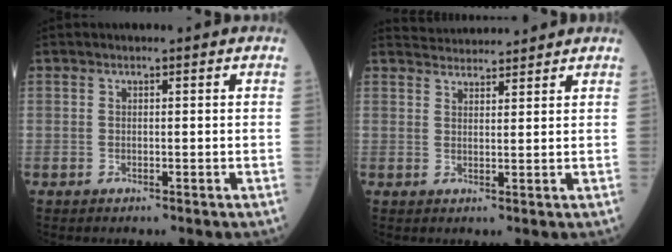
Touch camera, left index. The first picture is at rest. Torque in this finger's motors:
{"motor_torque": [-0.40, -0.50, -0.02, 0.00]}